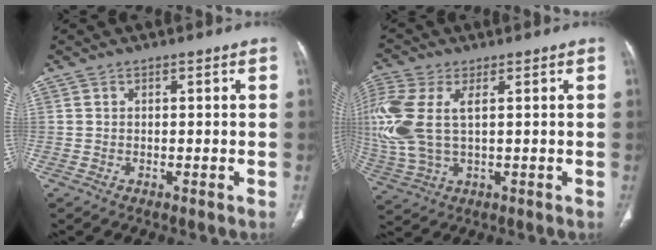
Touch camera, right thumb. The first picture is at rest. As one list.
[{"total": 14.3, "force": [2.5, 7.6, 11.9], "torque": [-0.315, 0.005, 0.058]}]